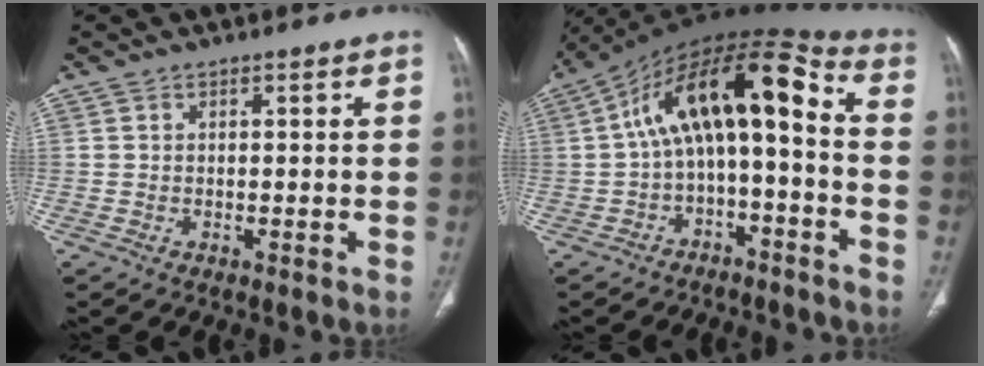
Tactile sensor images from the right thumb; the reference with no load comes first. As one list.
[{"total": 16.2, "force": [-1.1, 6.9, 14.6], "torque": [-0.226, 0.091, -0.021]}]